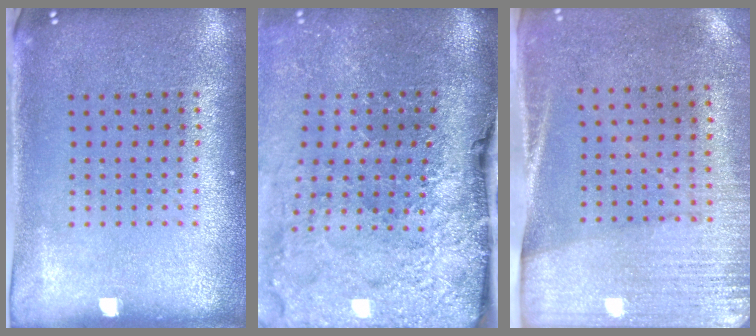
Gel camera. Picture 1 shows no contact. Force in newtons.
{"total": 4.8, "press": 3.7, "slide": 3.0}
{"total": 2.8, "press": 2.5, "slide": 1.3}